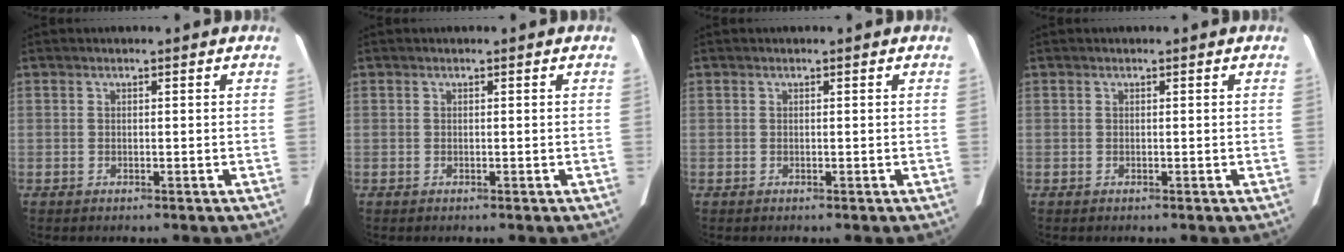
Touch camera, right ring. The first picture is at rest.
{"total": 0.0}
{"total": 0.0}
{"total": 0.0}